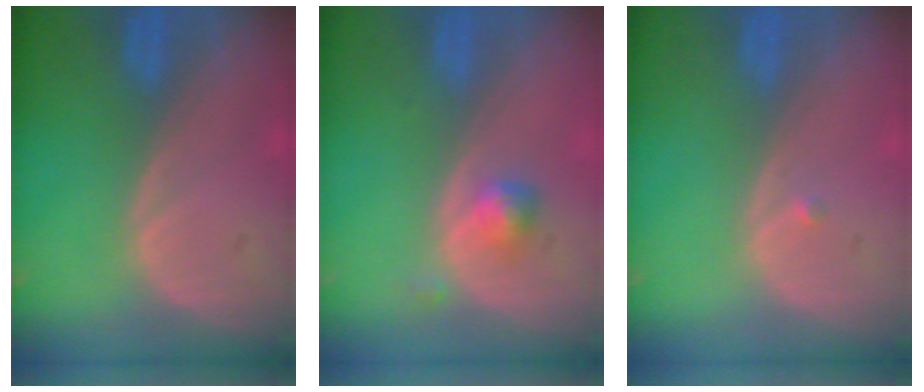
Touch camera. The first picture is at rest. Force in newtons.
{"total": 2.4, "press": 2.4, "slide": 0.2}
{"total": 0.6, "press": 0.5, "slide": 0.4}